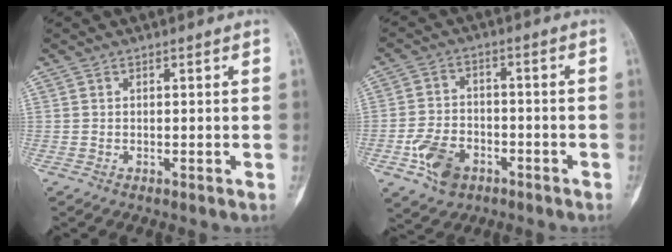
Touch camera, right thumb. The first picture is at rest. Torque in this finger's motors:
{"motor_torque": [1.06, 0.96, 0.81, -0.76, 0.07]}